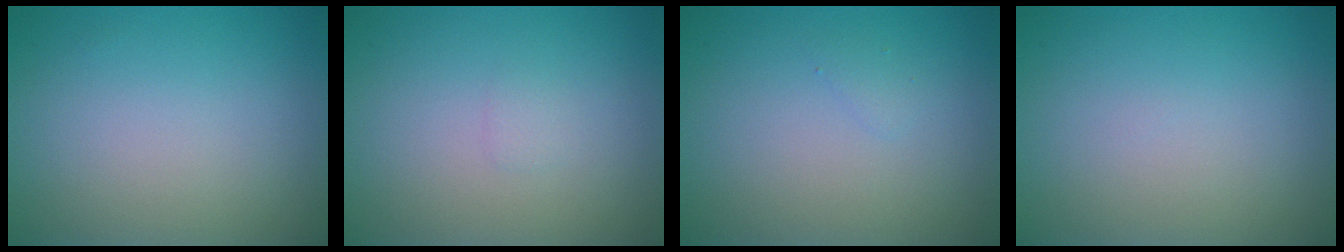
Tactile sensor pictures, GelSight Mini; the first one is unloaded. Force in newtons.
{"total": 0.6, "press": 0.6, "slide": 0.0}
{"total": 0.5, "press": 0.5, "slide": 0.1}
{"total": 0.0}